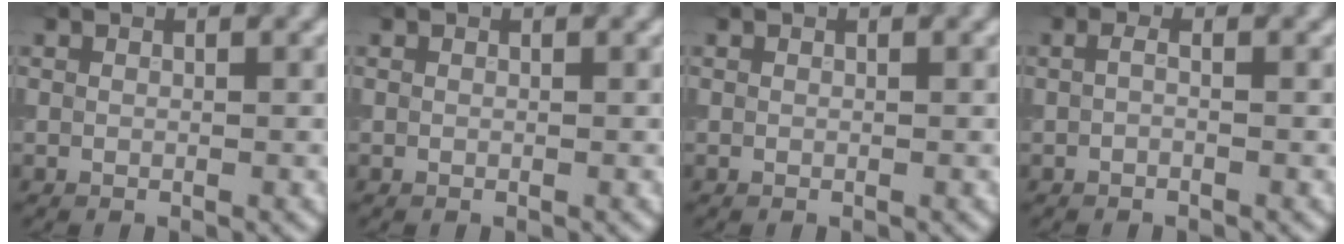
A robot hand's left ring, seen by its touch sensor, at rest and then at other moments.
{"total": 0.0}
{"total": 0.0}
{"total": 0.7, "force": [-0.2, 0.1, 0.7], "torque": [-0.016, -0.006, -0.007]}